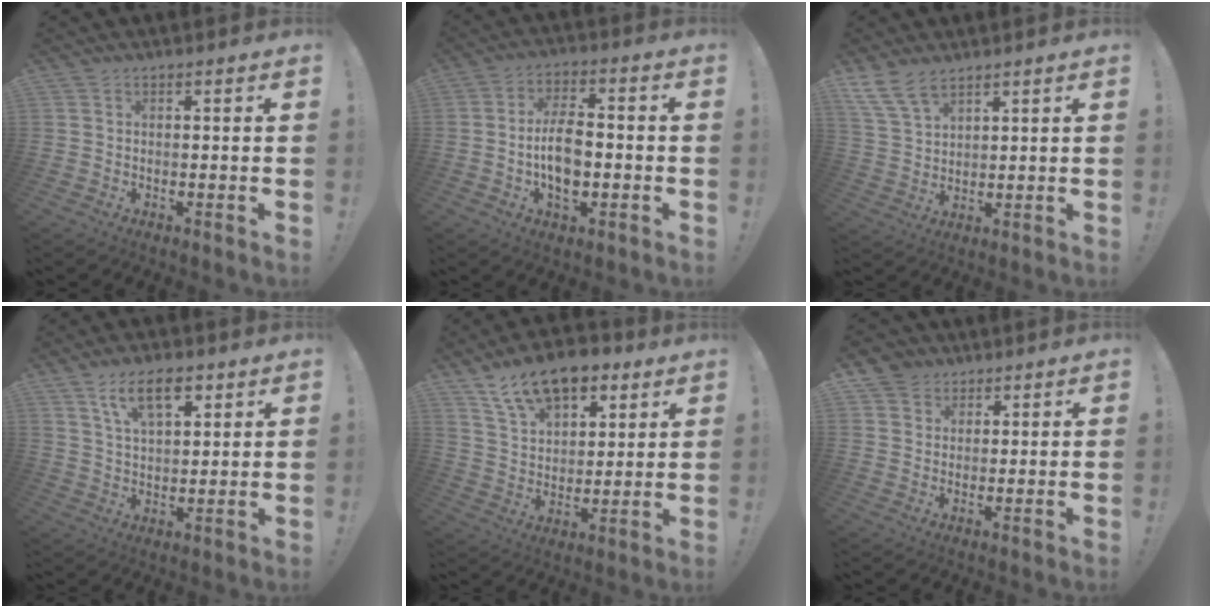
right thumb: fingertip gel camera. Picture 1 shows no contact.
{"total": 10.4, "force": [-2.2, 5.9, 8.3], "torque": [-0.152, 0.005, -0.040]}
{"total": 8.4, "force": [6.4, 3.7, 4.0], "torque": [-0.086, -0.027, 0.128]}
{"total": 10.5, "force": [5.9, 4.9, 7.1], "torque": [-0.125, -0.009, 0.108]}
{"total": 15.6, "force": [10.4, 8.6, 7.8], "torque": [-0.134, -0.060, 0.193]}
{"total": 4.8, "force": [3.1, 3.6, 0.3], "torque": [-0.005, -0.018, 0.060]}